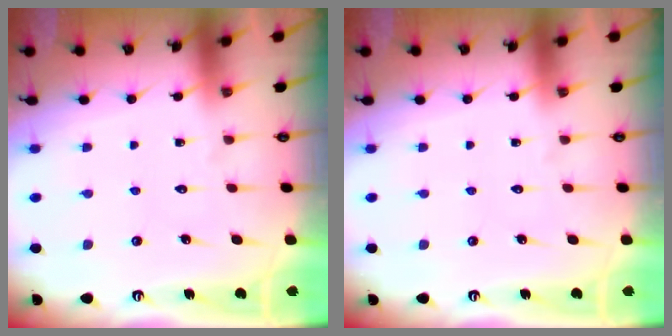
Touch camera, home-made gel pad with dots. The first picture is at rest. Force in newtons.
{"total": 0.0}